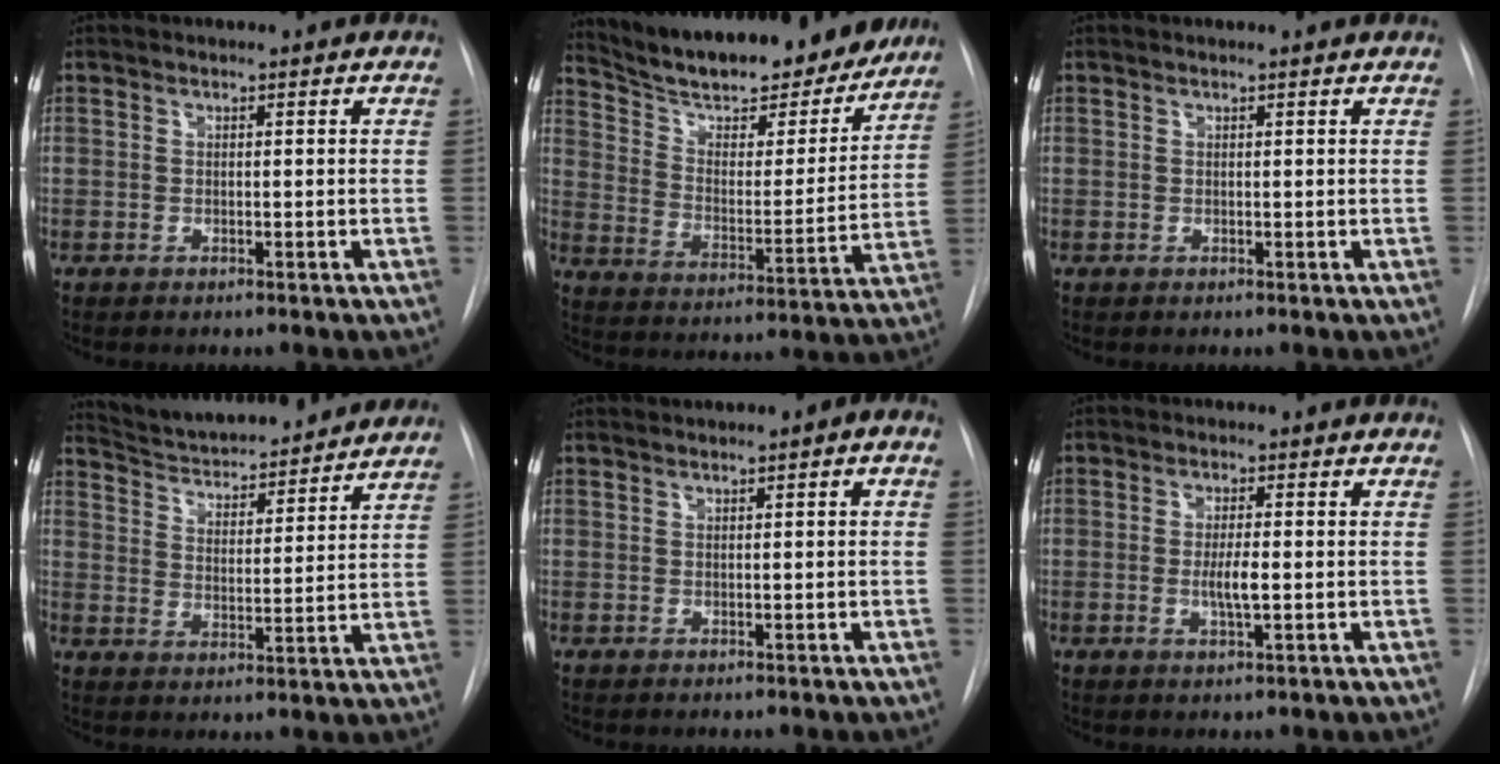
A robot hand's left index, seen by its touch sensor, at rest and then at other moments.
{"total": 22.7, "force": [20.0, 5.4, 9.4], "torque": [-0.149, -0.013, 0.289]}
{"total": 0.9, "force": [0.8, 0.0, 0.4], "torque": [-0.011, 0.004, 0.003]}
{"total": 18.3, "force": [16.8, 3.2, 6.5], "torque": [-0.098, 0.003, 0.242]}
{"total": 2.0, "force": [0.3, 0.4, 2.0], "torque": [-0.030, 0.008, 0.001]}
{"total": 3.2, "force": [-1.0, 0.4, 3.0], "torque": [-0.056, -0.010, -0.017]}